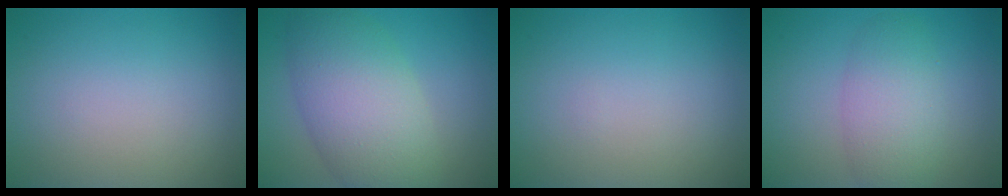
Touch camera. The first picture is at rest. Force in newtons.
{"total": 8.3, "press": 8.3, "slide": 0.2}
{"total": 0.0}
{"total": 4.4, "press": 4.4, "slide": 0.2}